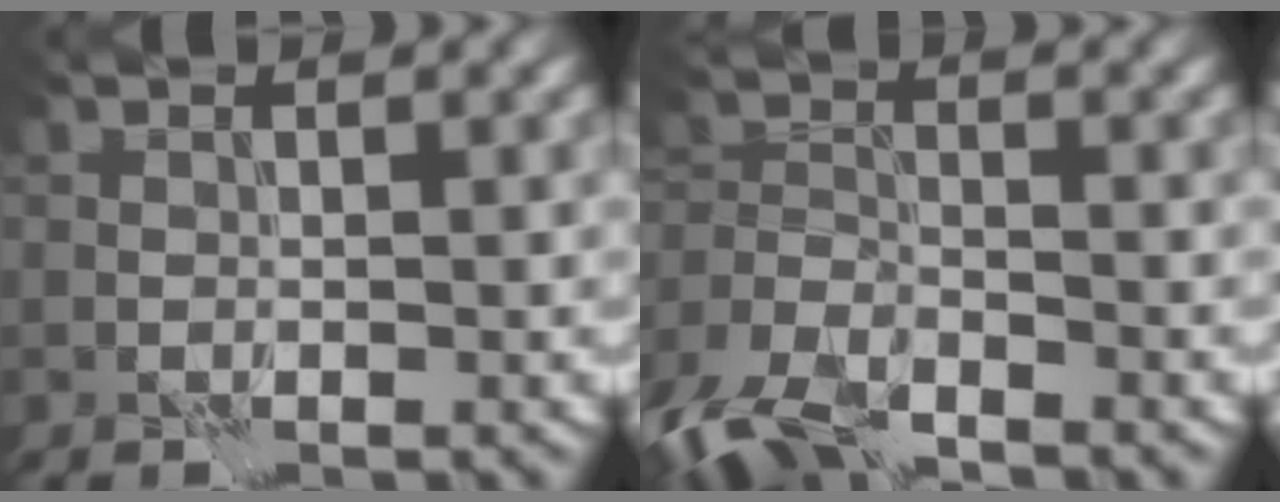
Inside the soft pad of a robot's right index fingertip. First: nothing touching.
{"total": 5.9, "force": [-4.6, 2.3, 2.9], "torque": [-0.063, -0.013, -0.100]}